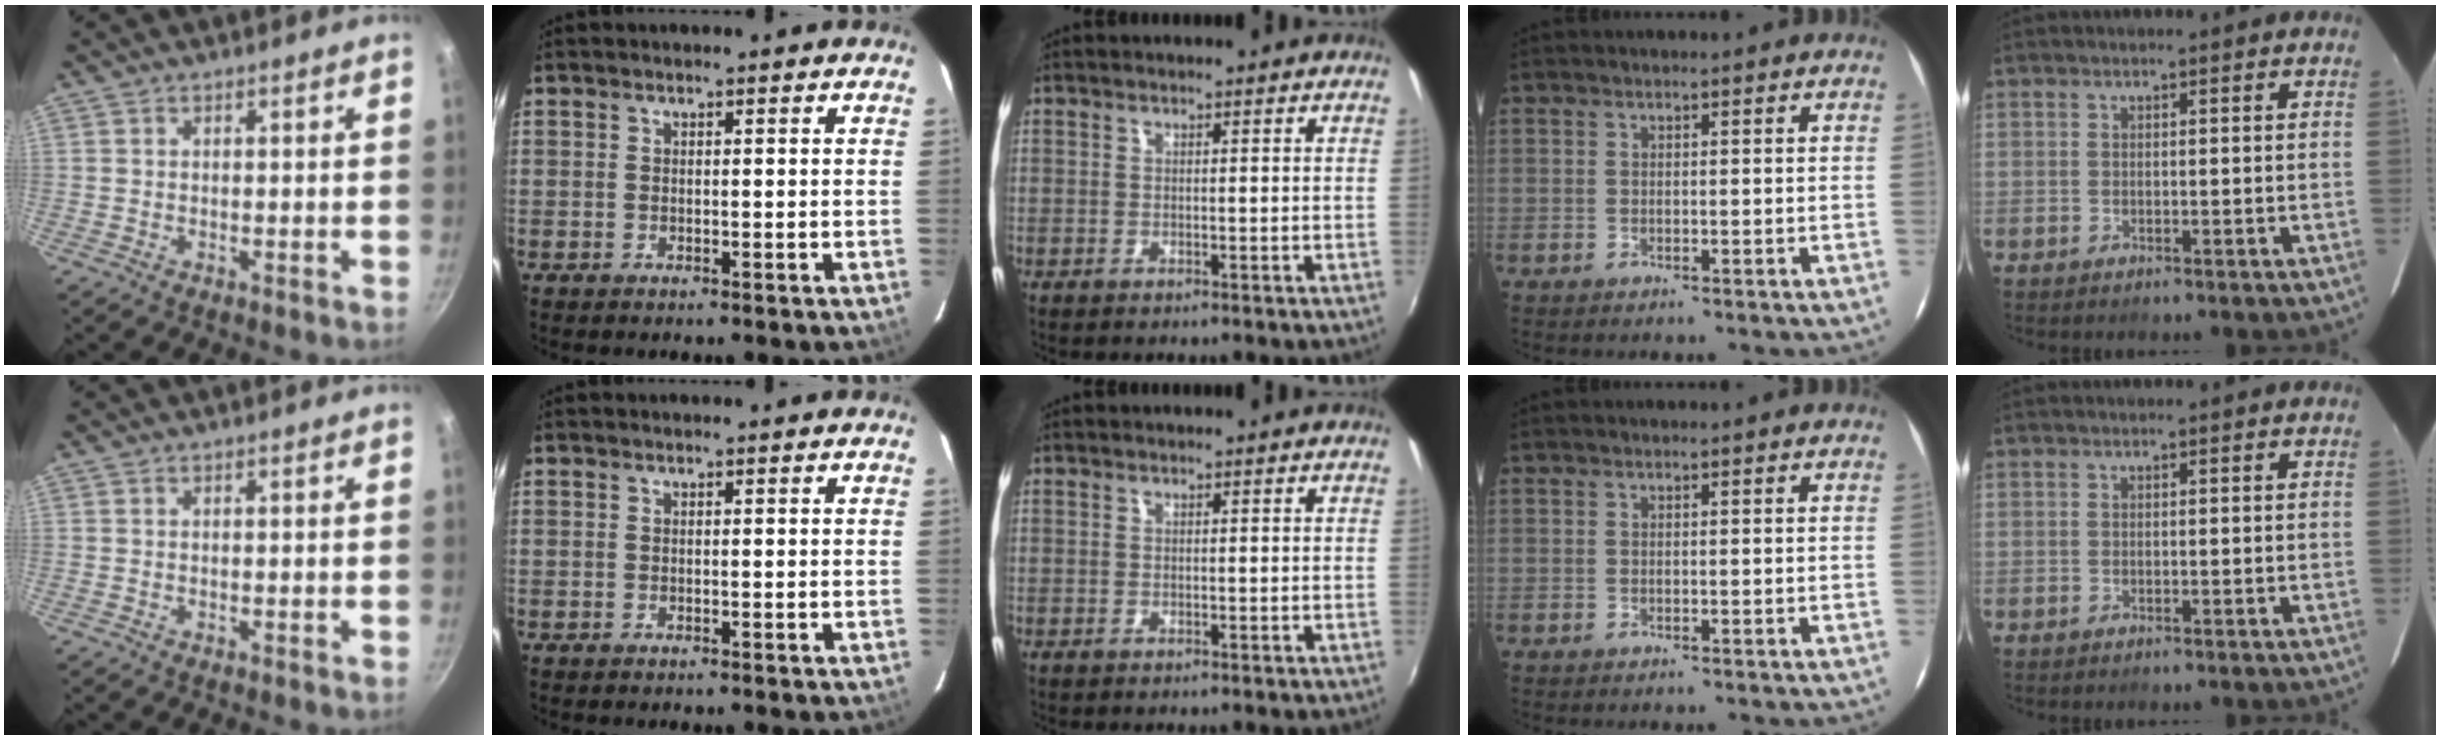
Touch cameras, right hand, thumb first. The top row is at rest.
{}